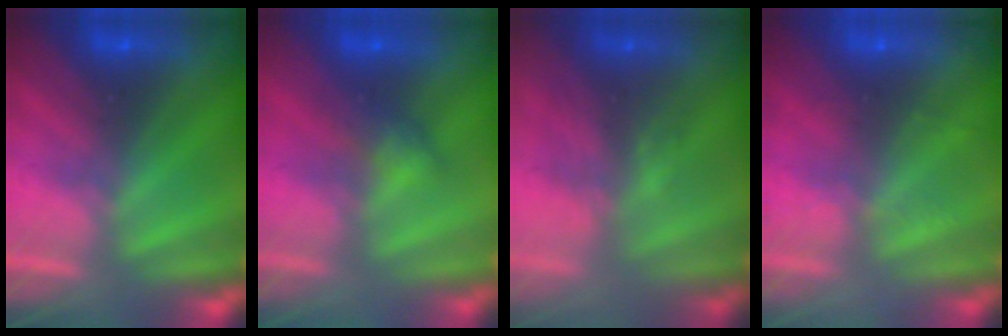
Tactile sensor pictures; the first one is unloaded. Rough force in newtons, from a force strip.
{"total": 2.7}
{"total": 3.0}
{"total": 2.0}